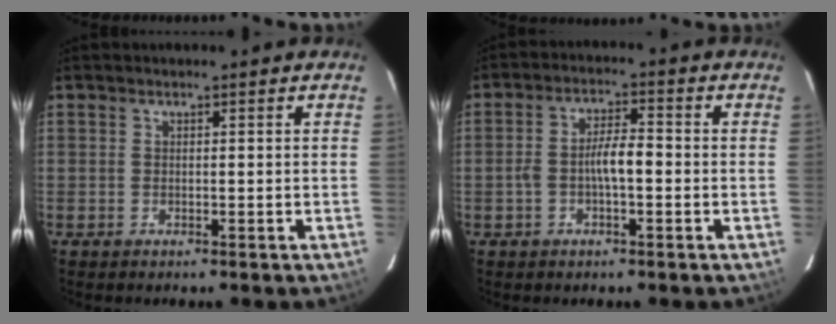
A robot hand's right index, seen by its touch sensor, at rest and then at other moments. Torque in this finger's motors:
{"motor_torque": [0.14, -0.08, 0.30, 0.08]}